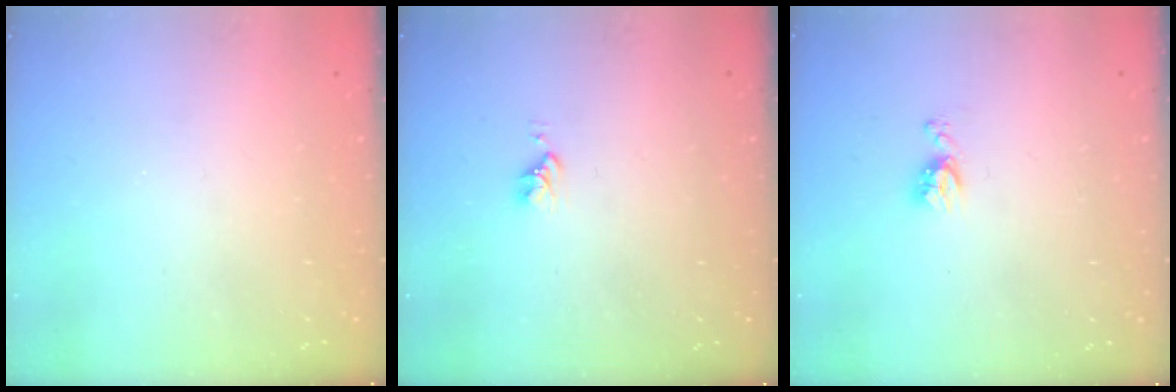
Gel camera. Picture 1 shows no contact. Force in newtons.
{"total": 2.8, "press": 2.8, "slide": 0.4}
{"total": 5.2, "press": 5.1, "slide": 0.6}